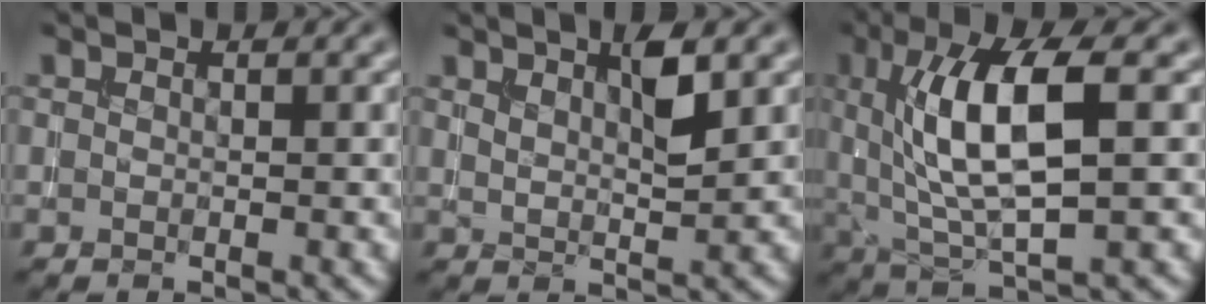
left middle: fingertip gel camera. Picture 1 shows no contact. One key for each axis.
{"total": 3.0, "fx": 1.7, "fy": 0.7, "fz": 2.3, "tx": -0.038, "ty": -0.004, "tz": 0.032}
{"total": 8.7, "fx": 1.8, "fy": 2.7, "fz": 8.1, "tx": -0.150, "ty": -0.001, "tz": 0.035}